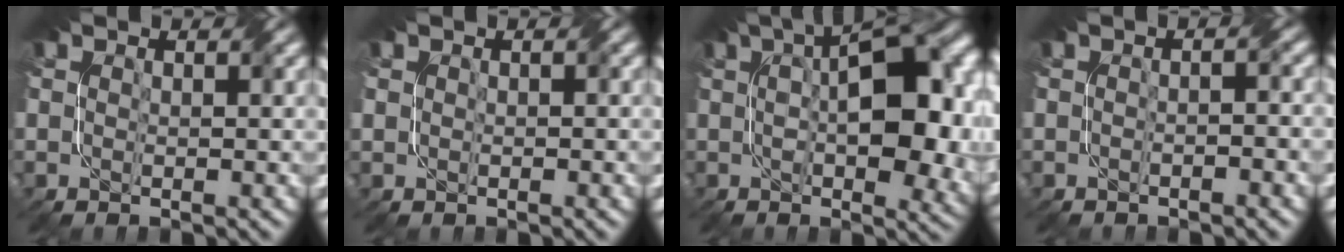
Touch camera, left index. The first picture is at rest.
{"total": 0.6, "force": [0.1, 0.6, 0.0], "torque": [0.006, -0.002, 0.001]}
{"total": 13.1, "force": [2.2, 6.1, 11.3], "torque": [-0.151, 0.009, 0.037]}
{"total": 1.3, "force": [-0.8, 0.2, 1.0], "torque": [-0.015, -0.003, -0.019]}